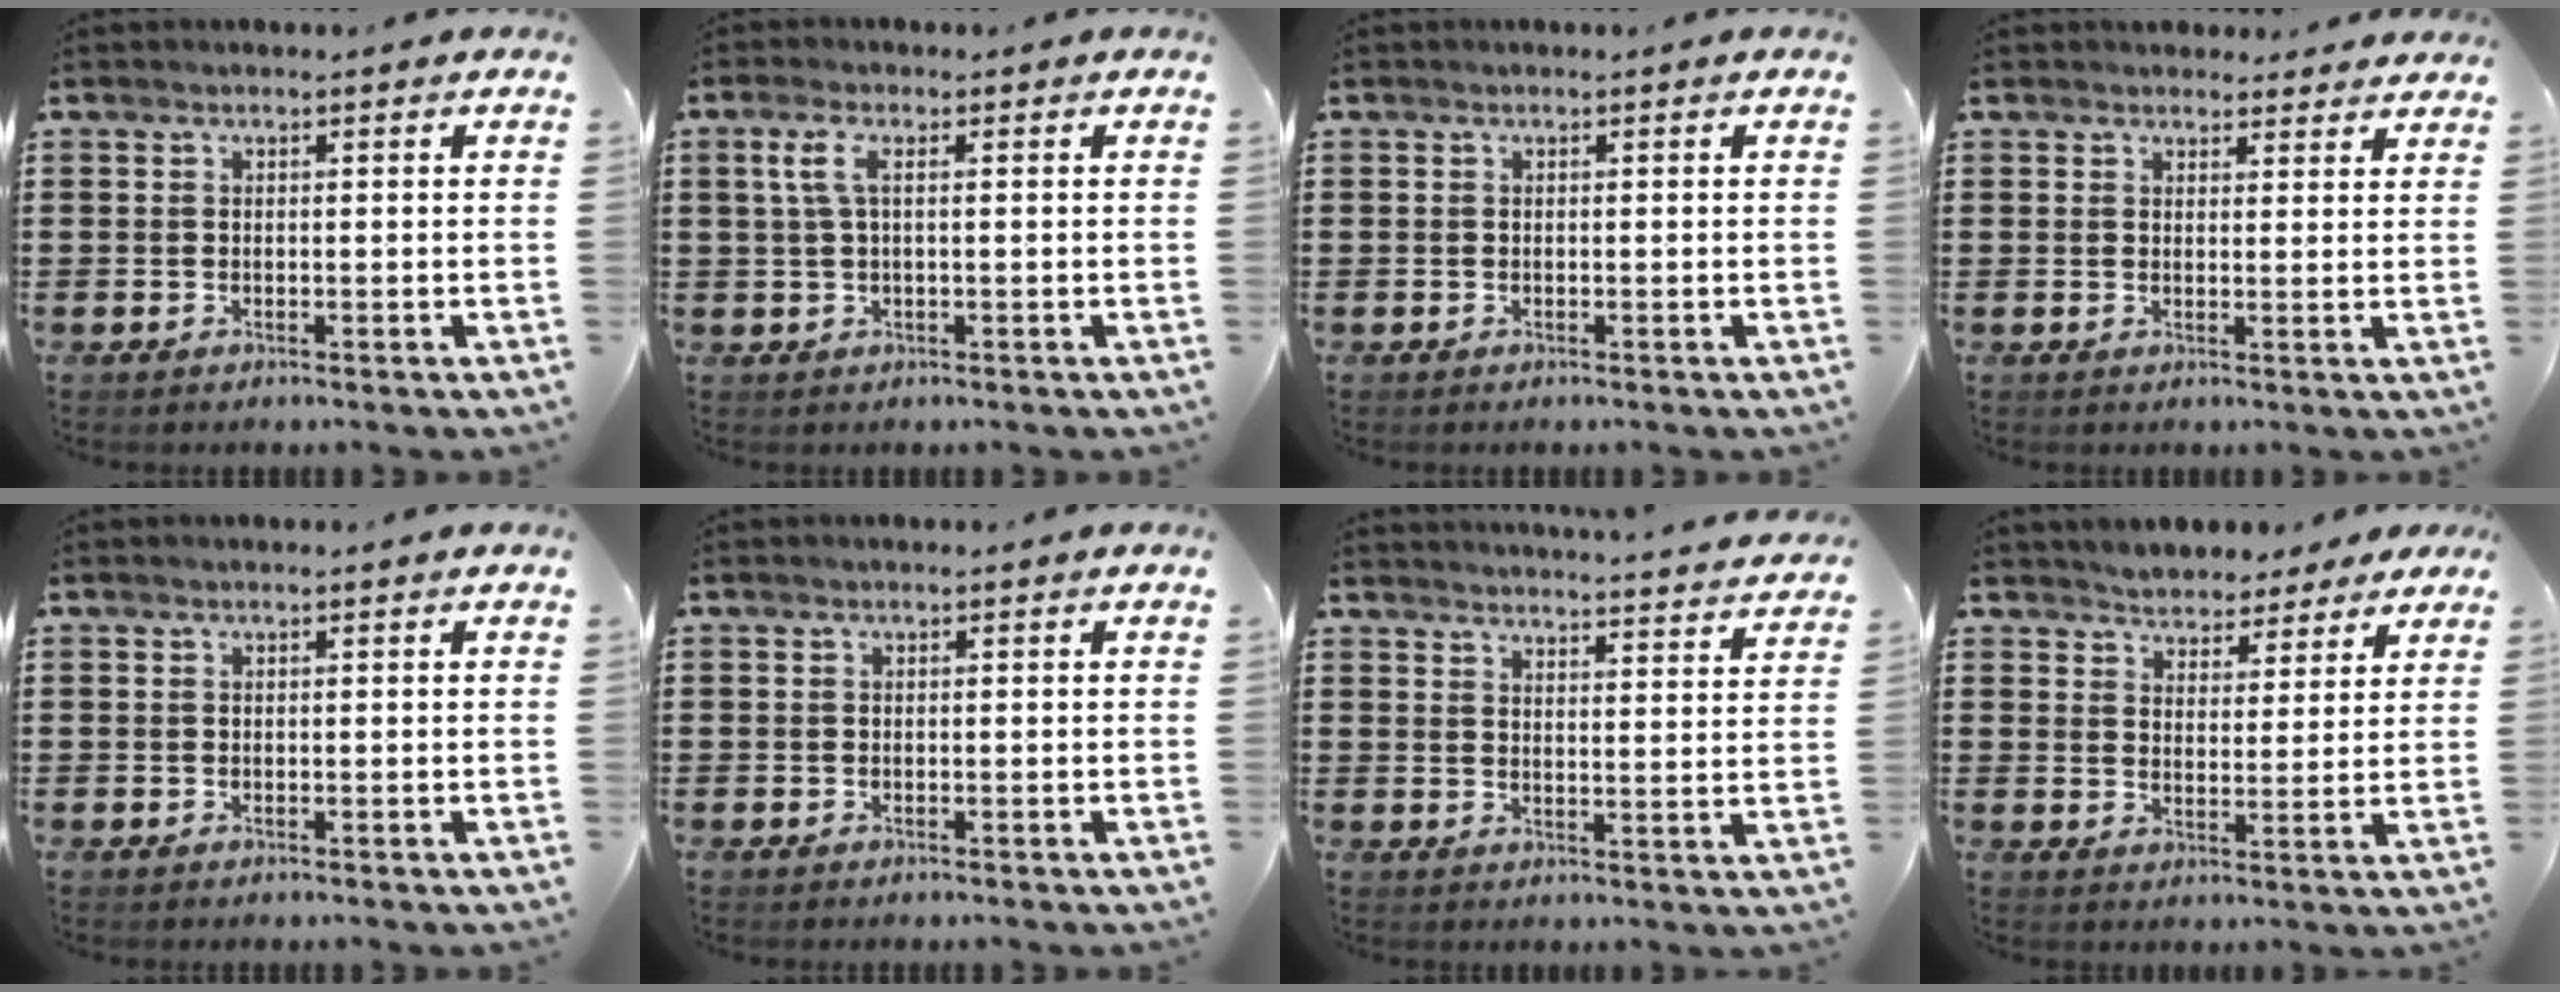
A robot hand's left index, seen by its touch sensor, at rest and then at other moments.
{"total": 3.3, "force": [0.7, 1.0, 3.0], "torque": [-0.077, 0.000, 0.007]}
{"total": 0.0}
{"total": 2.7, "force": [2.6, 0.8, 0.2], "torque": [-0.003, -0.006, 0.048]}
{"total": 0.0}
{"total": 0.0}
{"total": 3.7, "force": [3.6, -0.7, 0.0], "torque": [-0.008, -0.033, 0.058]}
{"total": 3.8, "force": [3.5, 1.3, -0.6], "torque": [-0.010, -0.010, 0.062]}